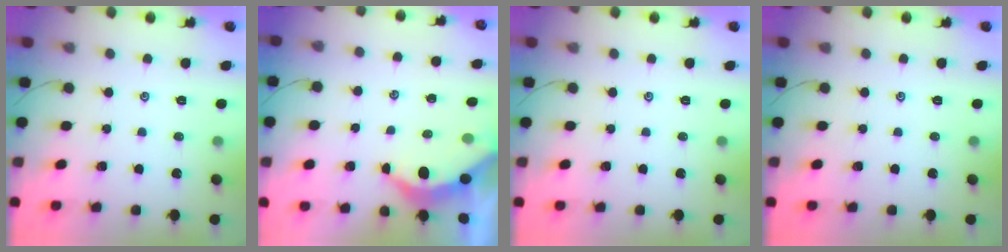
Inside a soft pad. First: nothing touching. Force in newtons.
{"total": 3.6, "press": 3.6, "slide": 0.4}
{"total": 0.0}
{"total": 0.0}